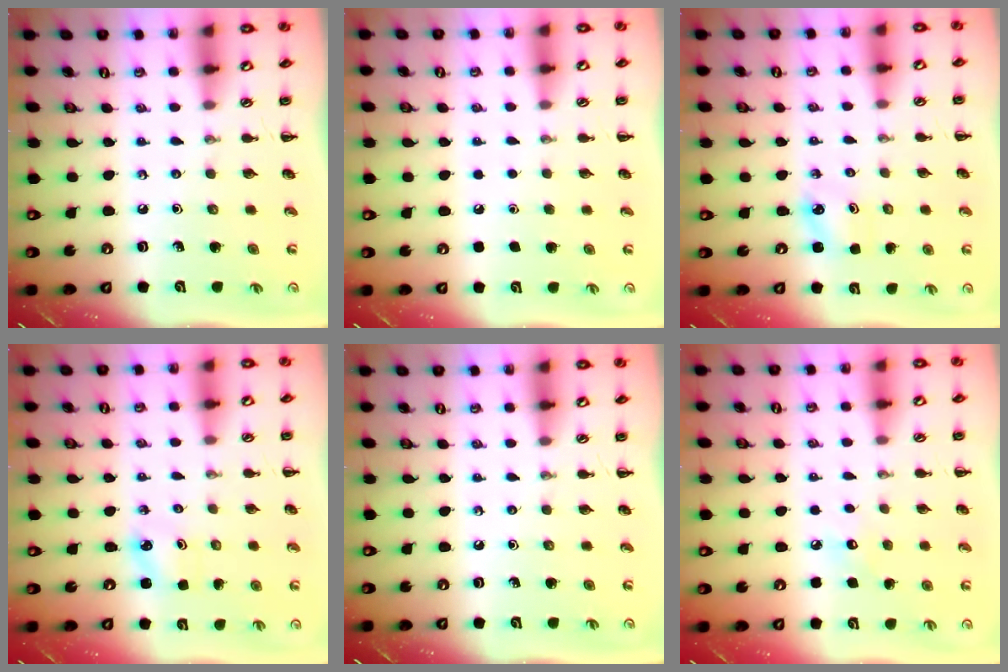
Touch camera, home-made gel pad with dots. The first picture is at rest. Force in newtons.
{"total": 1.6, "press": 1.6, "slide": 0.1}
{"total": 2.6, "press": 2.5, "slide": 0.7}
{"total": 2.5, "press": 2.4, "slide": 0.8}
{"total": 0.0}
{"total": 5.2, "press": 5.0, "slide": 1.4}